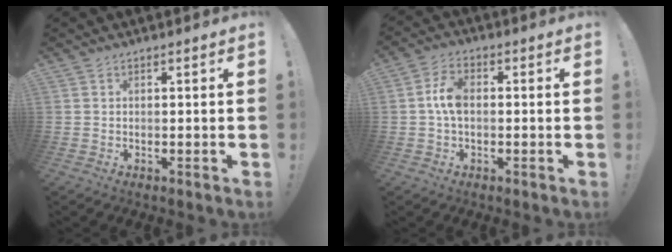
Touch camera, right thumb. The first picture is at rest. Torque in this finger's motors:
{"motor_torque": [-0.04, 0.19, 0.81, -0.31, 0.03]}